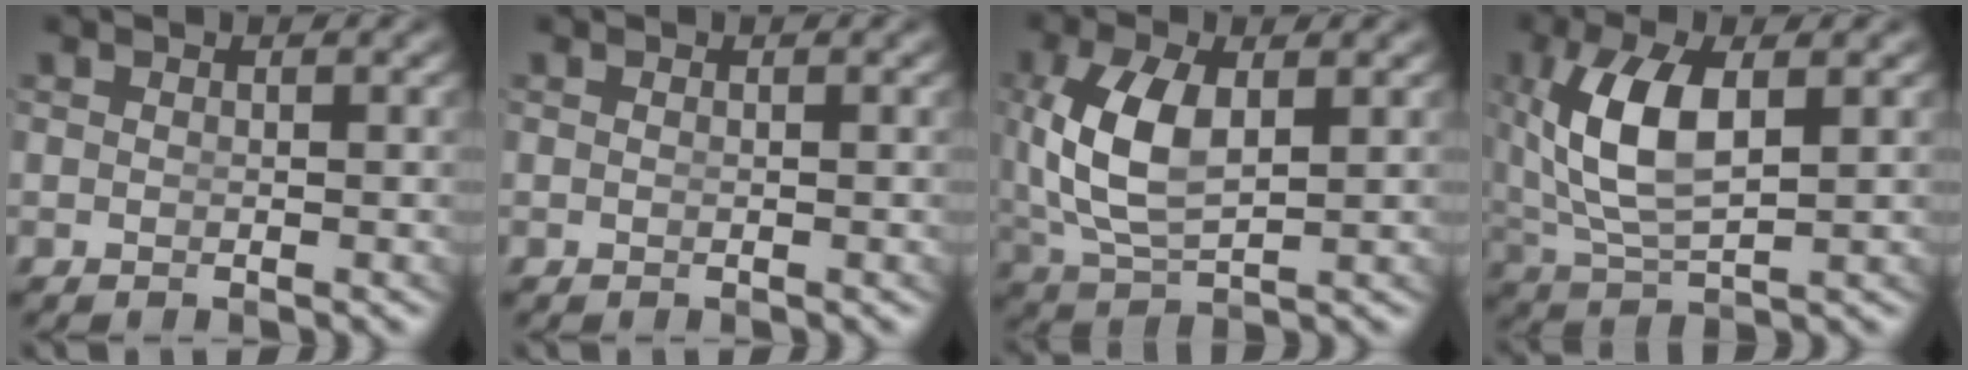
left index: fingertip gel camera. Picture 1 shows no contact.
{"total": 0.0}
{"total": 6.0, "force": [0.6, 3.2, 5.0], "torque": [-0.122, -0.019, 0.030]}
{"total": 5.9, "force": [1.1, 2.5, 5.3], "torque": [-0.125, -0.017, 0.038]}